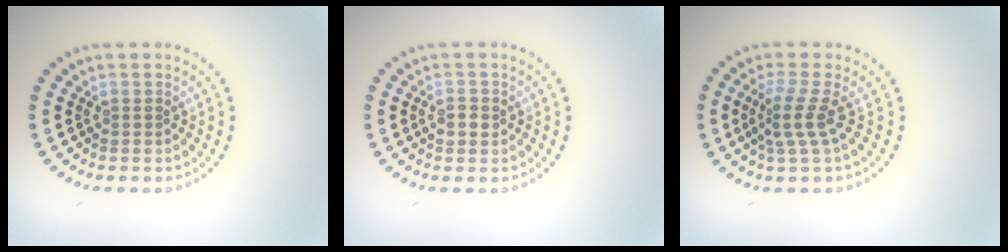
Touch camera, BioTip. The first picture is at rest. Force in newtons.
{"total": 1.4, "press": 1.4, "slide": 0.1}
{"total": 2.9, "press": 2.1, "slide": 2.0}